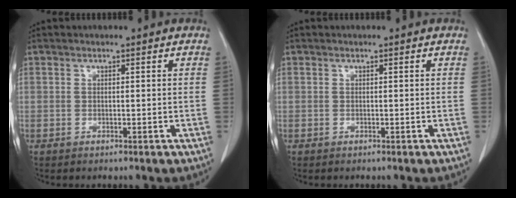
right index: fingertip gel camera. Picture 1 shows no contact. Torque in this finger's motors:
{"motor_torque": [0.00, 0.00, 0.00, 0.00]}